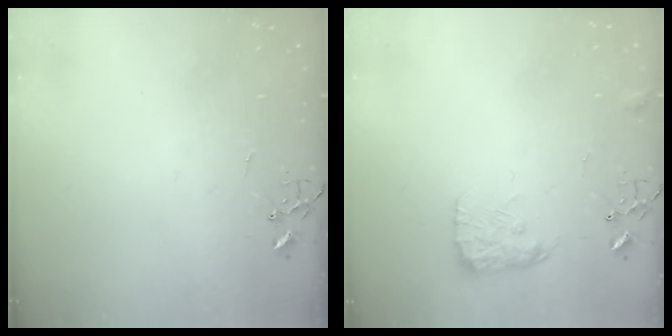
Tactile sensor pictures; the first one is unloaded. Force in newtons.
{"total": 10.9, "press": 10.9, "slide": 0.5}